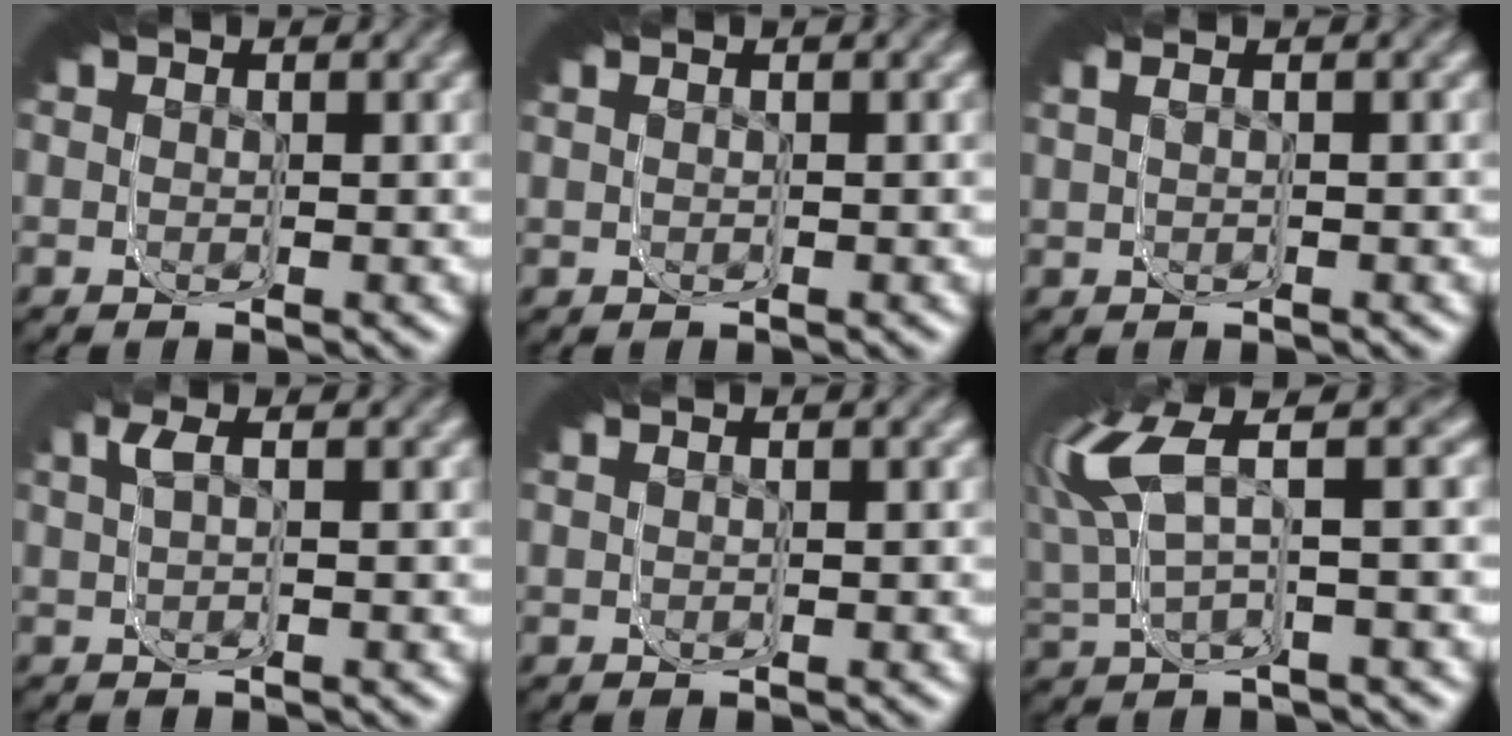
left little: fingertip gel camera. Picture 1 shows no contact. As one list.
[{"total": 0.0}, {"total": 0.7, "force": [0.0, -0.6, 0.2], "torque": [-0.014, 0.009, 0.000]}, {"total": 1.5, "force": [0.3, -0.4, 1.4], "torque": [-0.028, 0.019, -0.002]}, {"total": 0.0}, {"total": 7.0, "force": [0.3, 4.4, 5.4], "torque": [-0.113, 0.019, 0.001]}]